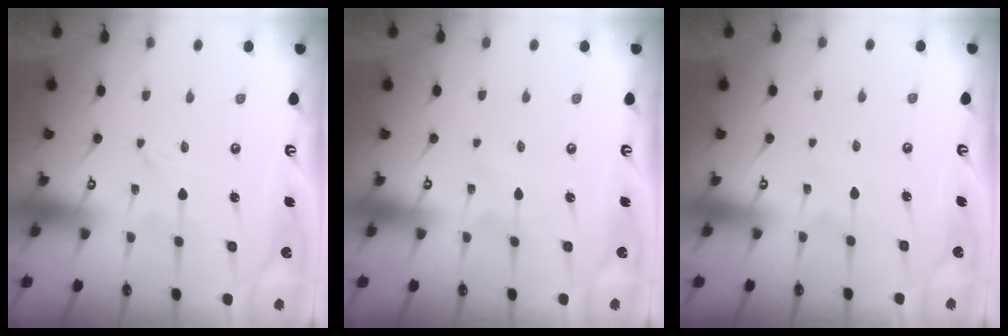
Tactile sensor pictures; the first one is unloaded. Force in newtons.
{"total": 0.9, "press": 0.9, "slide": 0.0}
{"total": 3.6, "press": 3.6, "slide": 0.4}